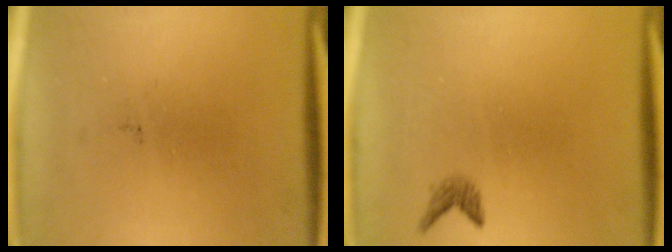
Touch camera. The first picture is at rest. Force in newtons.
{"total": 1.1}